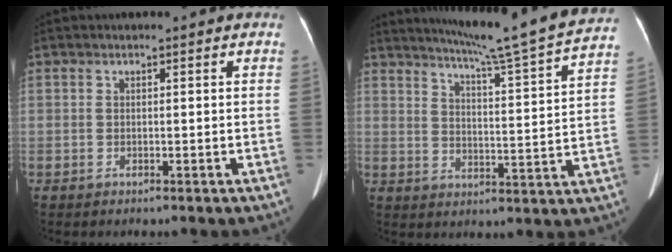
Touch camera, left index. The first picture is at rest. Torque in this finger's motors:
{"motor_torque": [0.26, -1.11, 0.01, 0.06]}